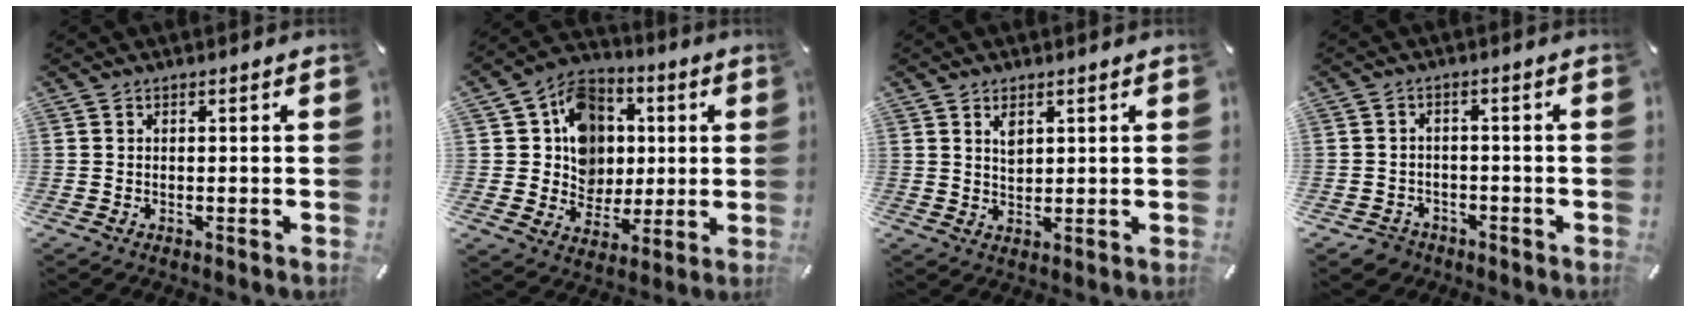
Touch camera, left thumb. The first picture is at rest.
{"total": 12.8, "force": [1.1, 12.1, 3.8], "torque": [-0.056, -0.002, 0.028]}
{"total": 2.9, "force": [1.6, 1.9, 1.6], "torque": [-0.018, -0.005, 0.026]}
{"total": 3.9, "force": [-2.4, 3.0, 0.8], "torque": [-0.018, 0.012, -0.047]}